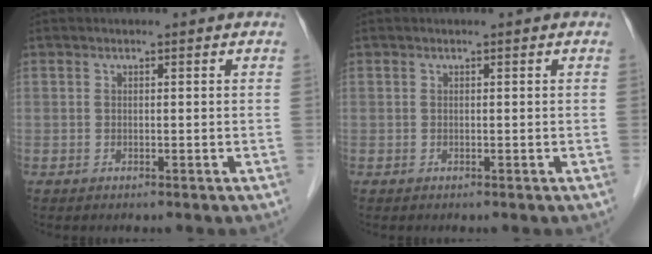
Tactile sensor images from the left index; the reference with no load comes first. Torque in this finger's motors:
{"motor_torque": [0.04, 0.04, 0.00, -0.01]}